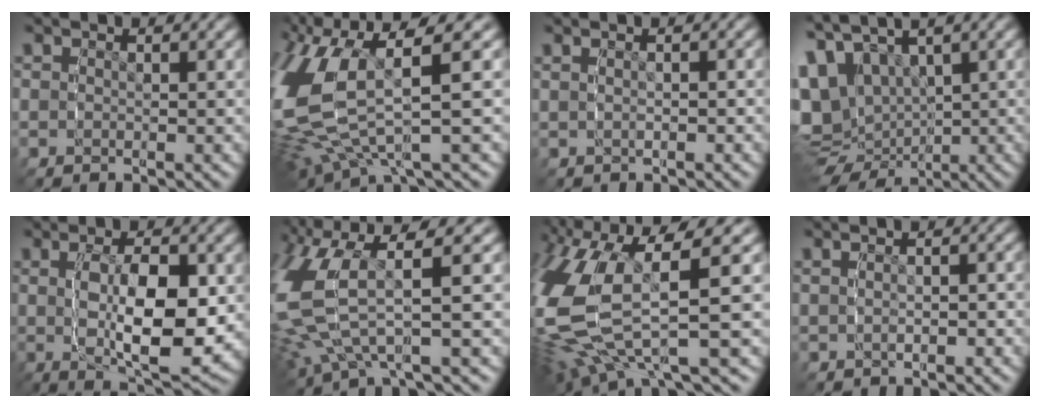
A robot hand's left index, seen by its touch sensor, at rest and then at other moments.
{"total": 8.9, "force": [-0.8, 5.8, 6.7], "torque": [-0.170, -0.024, -0.009]}
{"total": 1.4, "force": [-0.1, 1.0, 1.0], "torque": [-0.019, 0.007, -0.004]}
{"total": 10.9, "force": [-2.0, 9.2, 5.6], "torque": [-0.155, -0.059, -0.016]}
{"total": 9.1, "force": [-0.6, 4.3, 8.0], "torque": [-0.134, -0.014, -0.007]}
{"total": 7.8, "force": [-0.1, 4.9, 6.0], "torque": [-0.164, -0.021, -0.002]}
{"total": 10.8, "force": [-1.3, 6.7, 8.3], "torque": [-0.214, -0.034, -0.015]}
{"total": 1.7, "force": [-0.4, 1.2, 1.1], "torque": [-0.019, 0.008, -0.010]}